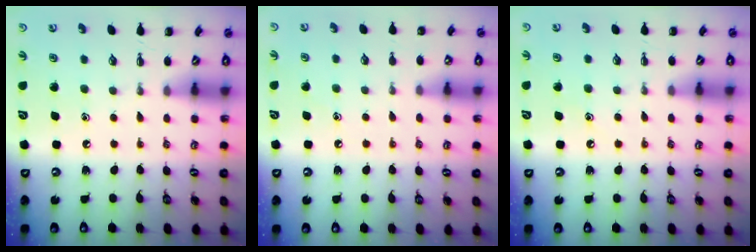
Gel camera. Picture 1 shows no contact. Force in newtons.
{"total": 5.4, "press": 5.2, "slide": 1.7}
{"total": 6.1, "press": 5.8, "slide": 1.7}